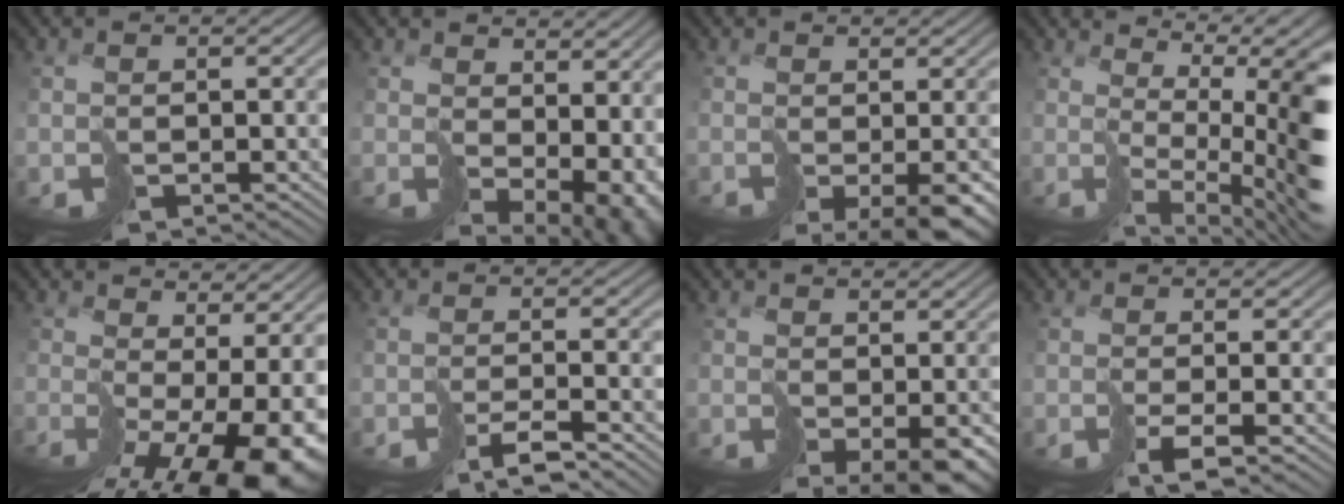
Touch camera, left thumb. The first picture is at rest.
{"total": 11.6, "force": [0.3, 8.0, 8.4], "torque": [-0.142, -0.040, 0.078]}
{"total": 8.6, "force": [-4.4, 3.5, 6.5], "torque": [-0.110, -0.038, -0.032]}
{"total": 12.5, "force": [2.0, 4.3, 11.6], "torque": [-0.139, 0.012, 0.059]}
{"total": 12.4, "force": [-3.7, 4.3, 11.1], "torque": [-0.152, -0.032, -0.025]}
{"total": 3.4, "force": [-2.6, -0.3, 2.1], "torque": [-0.022, 0.004, -0.045]}
{"total": 6.9, "force": [-2.8, 3.6, 5.2], "torque": [-0.097, -0.033, -0.019]}
{"total": 2.9, "force": [-0.9, -0.2, 2.8], "torque": [-0.035, 0.005, -0.011]}